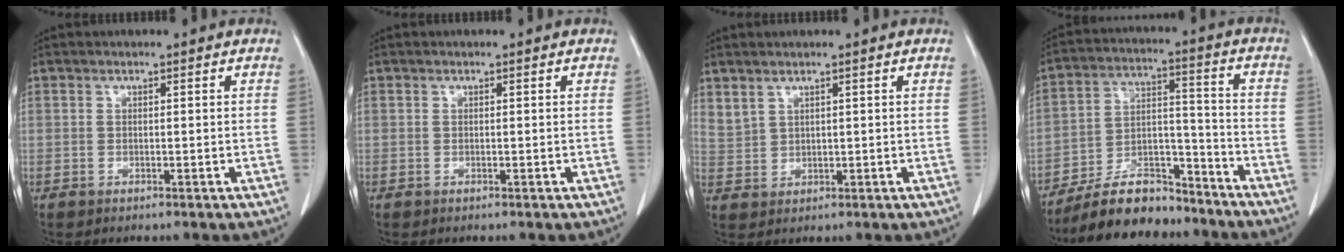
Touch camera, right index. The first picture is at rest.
{"total": 0.0}
{"total": 2.8, "force": [2.4, 1.2, 0.8], "torque": [-0.019, 0.001, 0.056]}
{"total": 13.2, "force": [-11.4, 4.1, 5.1], "torque": [-0.088, 0.022, -0.201]}